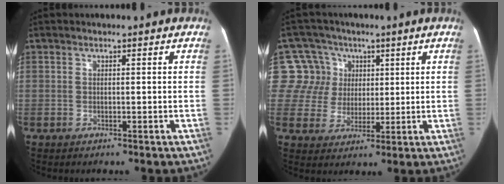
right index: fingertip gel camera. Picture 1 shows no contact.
{"total": 9.1, "force": [2.8, 8.6, 0.6], "torque": [-0.010, 0.030, 0.053]}